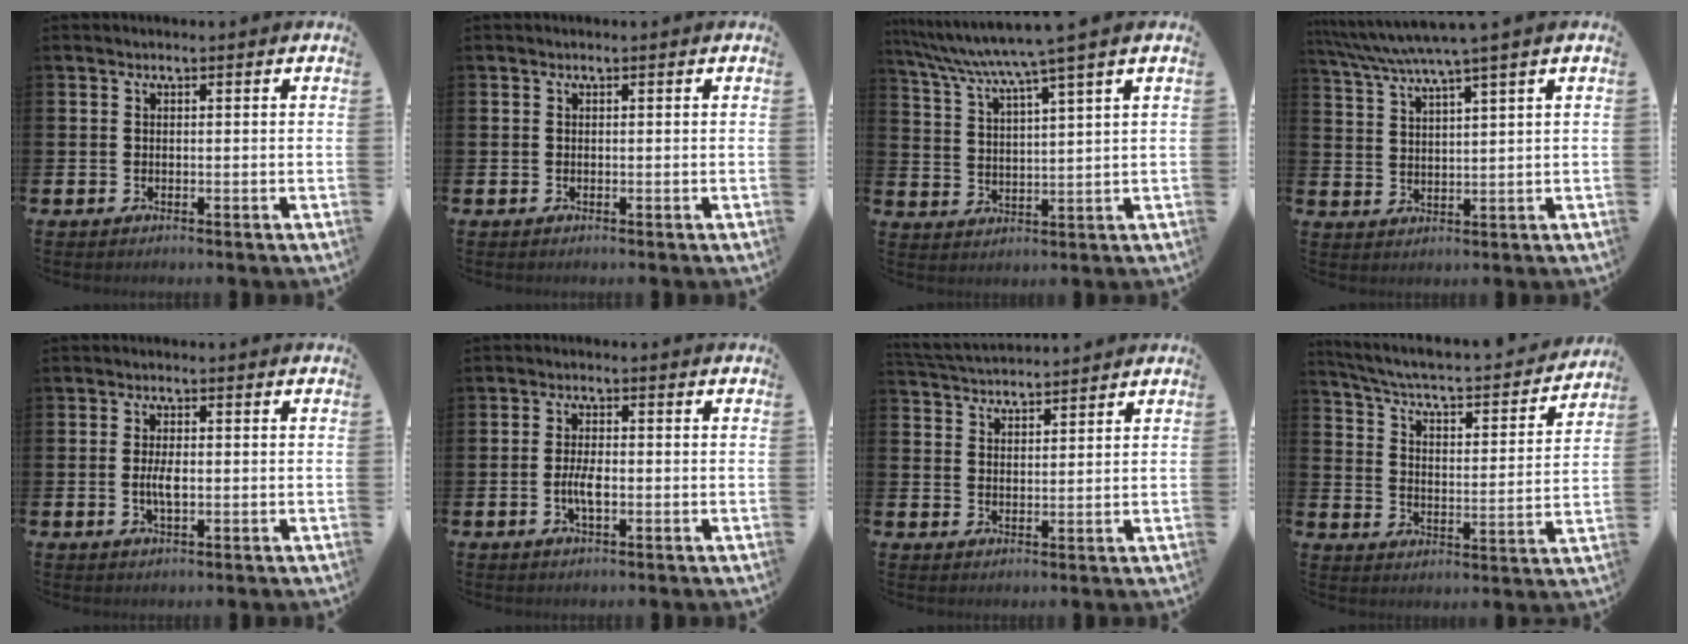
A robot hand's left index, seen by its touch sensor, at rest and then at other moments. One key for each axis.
{"total": 0.0}
{"total": 6.2, "fx": 5.5, "fy": -0.8, "fz": 2.9, "tx": -0.083, "ty": -0.030, "tz": 0.091}
{"total": 5.1, "fx": 4.4, "fy": -0.4, "fz": 2.7, "tx": -0.073, "ty": -0.018, "tz": 0.074}
{"total": 3.1, "fx": -0.2, "fy": 1.2, "fz": 2.8, "tx": -0.044, "ty": -0.002, "tz": -0.006}
{"total": 3.3, "fx": -0.7, "fy": 1.2, "fz": 3.0, "tx": -0.061, "ty": 0.000, "tz": -0.017}
{"total": 3.7, "fx": 3.7, "fy": 0.4, "fz": -0.1, "tx": -0.018, "ty": -0.017, "tz": 0.068}
{"total": 5.0, "fx": 4.5, "fy": 0.9, "fz": 1.9, "tx": -0.066, "ty": -0.040, "tz": 0.068}